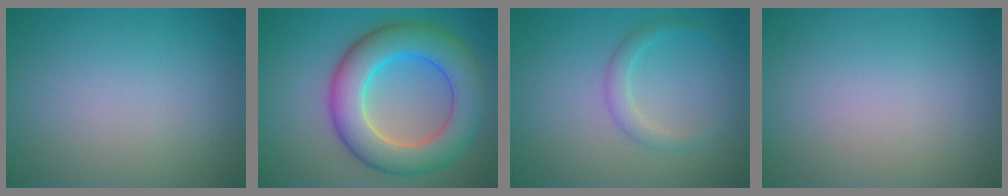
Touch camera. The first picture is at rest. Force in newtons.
{"total": 8.9, "press": 8.9, "slide": 0.2}
{"total": 1.7, "press": 1.7, "slide": 0.1}
{"total": 0.0}